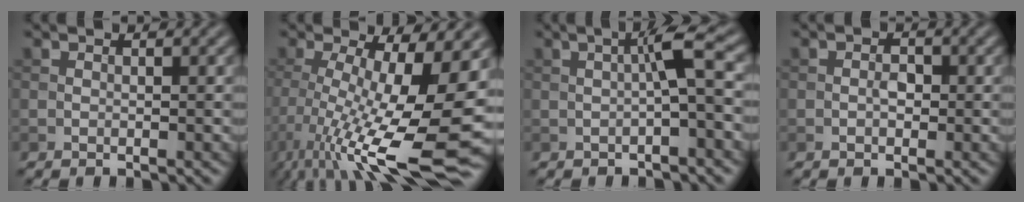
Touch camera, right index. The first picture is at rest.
{"total": 13.7, "force": [-3.3, 3.8, 12.7], "torque": [-0.223, -0.019, -0.050]}
{"total": 3.5, "force": [0.1, 0.3, 3.5], "torque": [-0.058, 0.017, -0.003]}
{"total": 1.3, "force": [-0.3, 0.8, 1.0], "torque": [-0.016, 0.004, -0.008]}